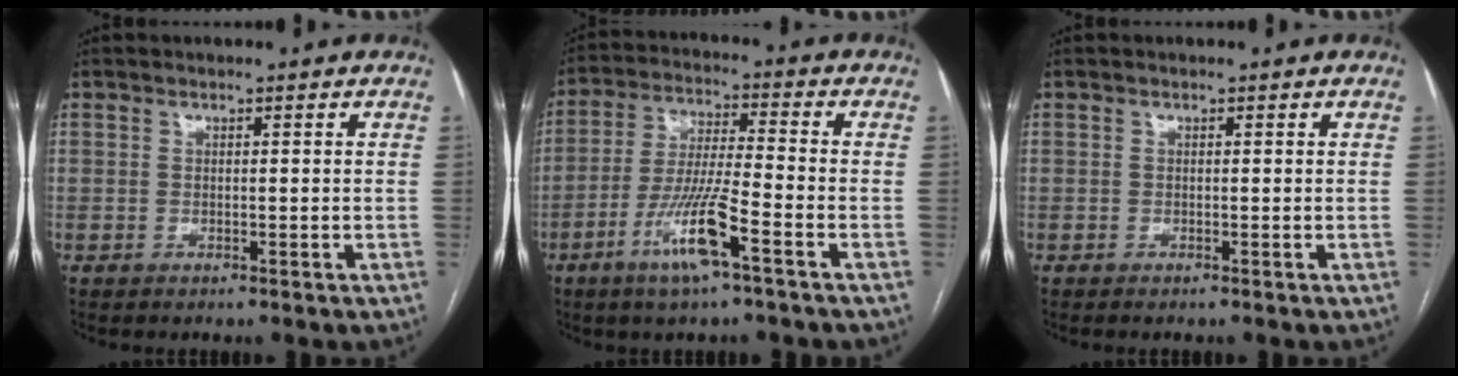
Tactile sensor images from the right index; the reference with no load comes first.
{"total": 10.5, "force": [-5.3, 0.4, 9.1], "torque": [-0.182, -0.011, -0.101]}
{"total": 0.0}